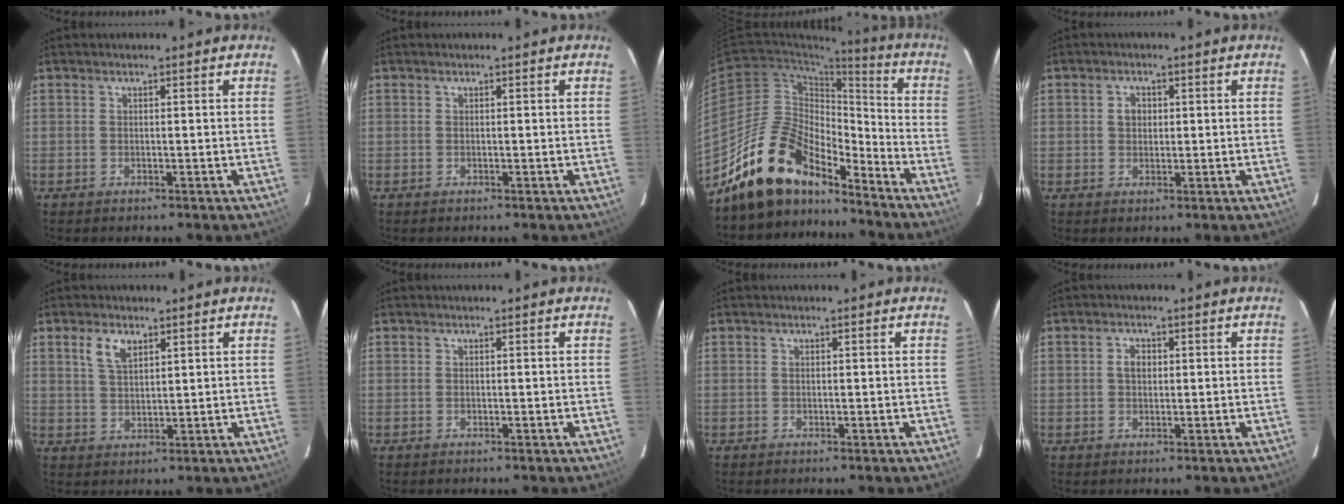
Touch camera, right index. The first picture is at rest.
{"total": 0.0}
{"total": 17.1, "force": [-14.5, 6.6, 6.4], "torque": [-0.125, 0.025, -0.250]}
{"total": 2.3, "force": [0.5, 2.0, 1.1], "torque": [-0.017, 0.007, 0.007]}
{"total": 4.6, "force": [2.6, 2.4, 3.1], "torque": [-0.059, 0.006, 0.052]}
{"total": 0.0}
{"total": 0.0}
{"total": 2.3, "force": [0.4, 1.7, 1.5], "torque": [-0.027, 0.007, 0.006]}